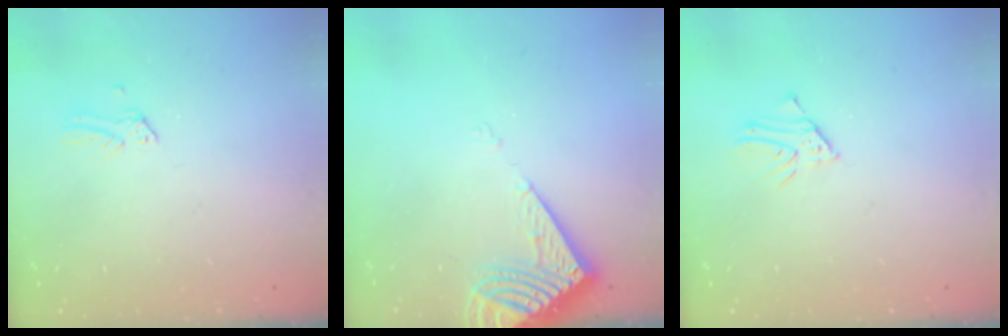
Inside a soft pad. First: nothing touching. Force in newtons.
{"total": 7.8, "press": 7.7, "slide": 0.9}
{"total": 2.4, "press": 2.4, "slide": 0.2}